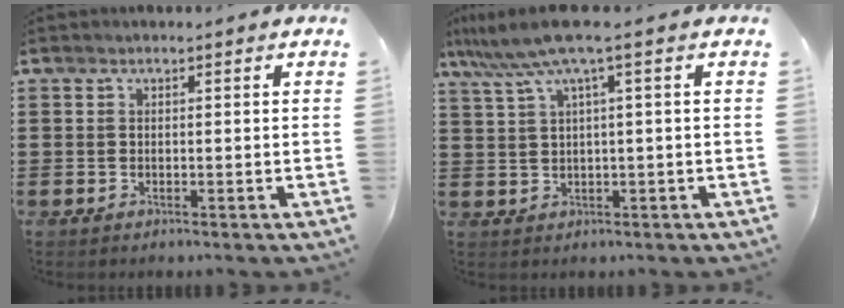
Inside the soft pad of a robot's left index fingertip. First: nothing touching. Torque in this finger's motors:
{"motor_torque": [1.12, -1.01, 0.64, 0.19]}